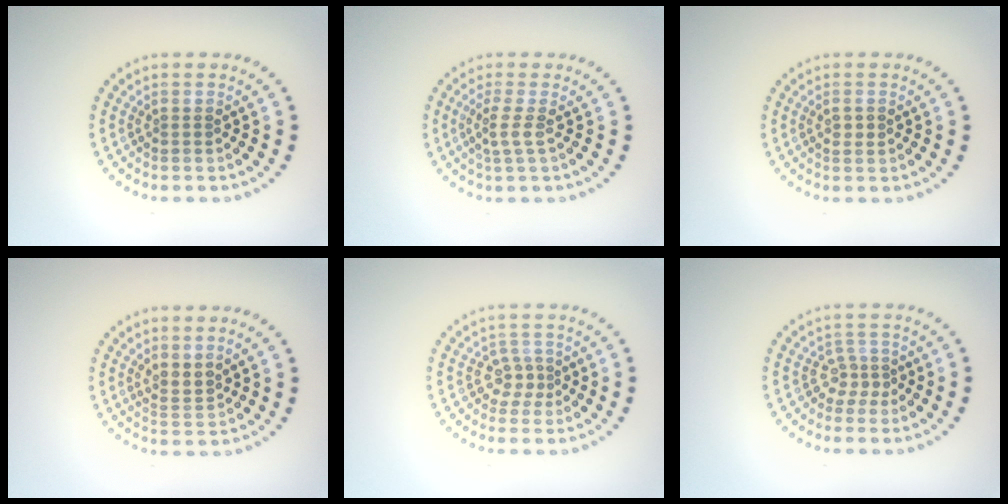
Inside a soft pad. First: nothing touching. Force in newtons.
{"total": 1.7, "press": 1.3, "slide": 1.1}
{"total": 1.1, "press": 1.1, "slide": 0.2}
{"total": 1.8, "press": 1.2, "slide": 1.2}
{"total": 1.9, "press": 1.4, "slide": 1.3}
{"total": 1.7, "press": 1.2, "slide": 1.3}